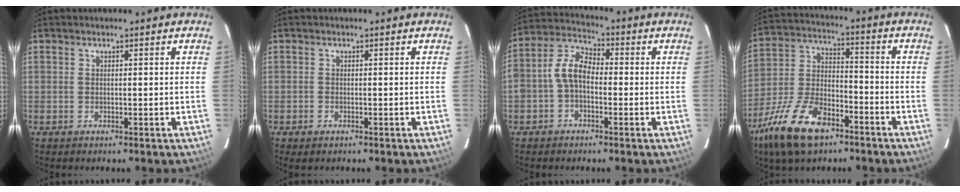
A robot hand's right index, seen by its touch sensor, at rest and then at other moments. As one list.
[{"total": 1.1, "force": [-0.8, 0.6, 0.5], "torque": [-0.010, -0.005, -0.015]}, {"total": 6.9, "force": [-1.5, 4.5, 5.0], "torque": [-0.108, 0.023, -0.034]}, {"total": 17.1, "force": [-10.9, 7.8, 10.7], "torque": [-0.239, -0.009, -0.202]}]